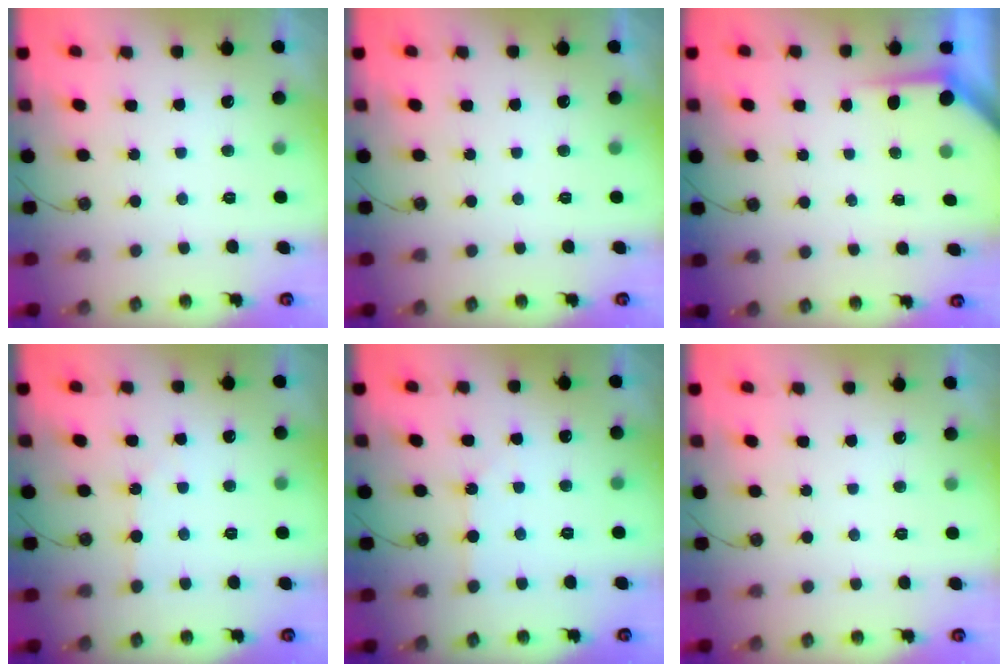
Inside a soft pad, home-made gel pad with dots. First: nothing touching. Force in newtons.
{"total": 0.0}
{"total": 3.6, "press": 3.5, "slide": 0.4}
{"total": 1.9, "press": 1.8, "slide": 0.4}
{"total": 2.3, "press": 2.3, "slide": 0.3}
{"total": 0.0}